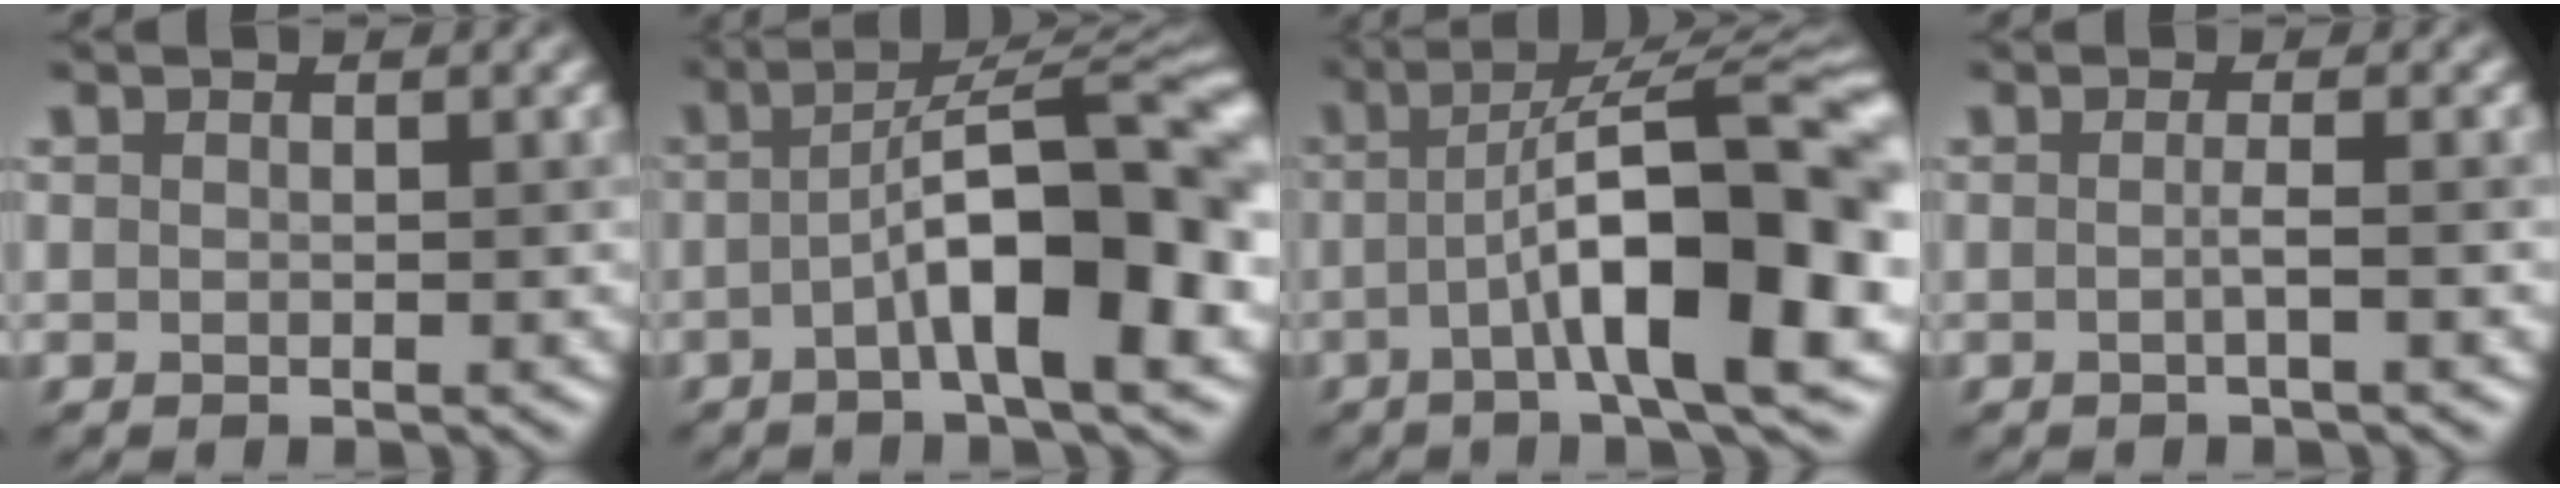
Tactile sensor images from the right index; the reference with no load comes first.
{"total": 10.4, "force": [-1.9, 2.4, 10.0], "torque": [-0.142, 0.016, -0.032]}
{"total": 11.9, "force": [-1.6, 2.4, 11.5], "torque": [-0.162, 0.016, -0.023]}
{"total": 1.2, "force": [-0.3, 0.2, 1.1], "torque": [-0.016, -0.003, -0.006]}